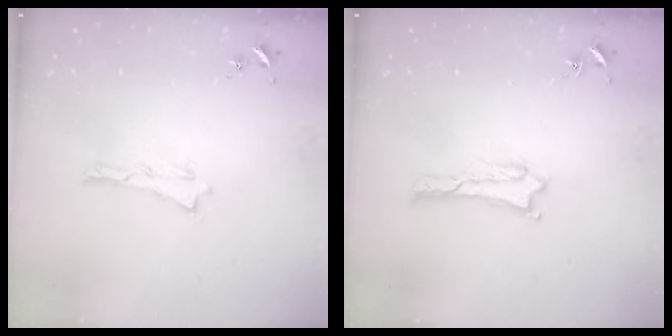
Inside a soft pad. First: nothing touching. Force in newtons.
{"total": 1.7, "press": 1.7, "slide": 0.1}